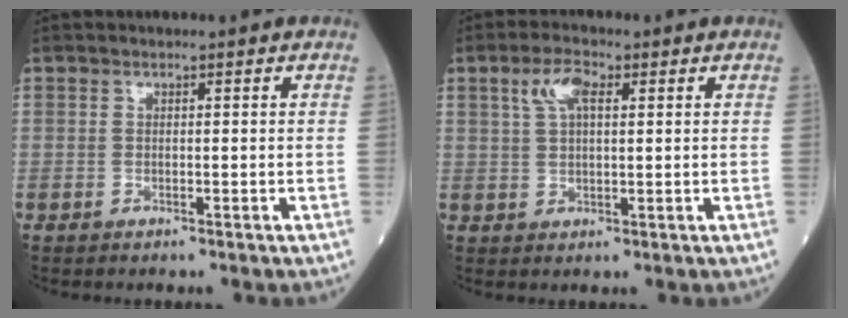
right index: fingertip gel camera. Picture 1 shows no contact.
{"total": 4.9, "force": [2.1, 1.8, 4.0], "torque": [-0.085, 0.014, 0.042]}